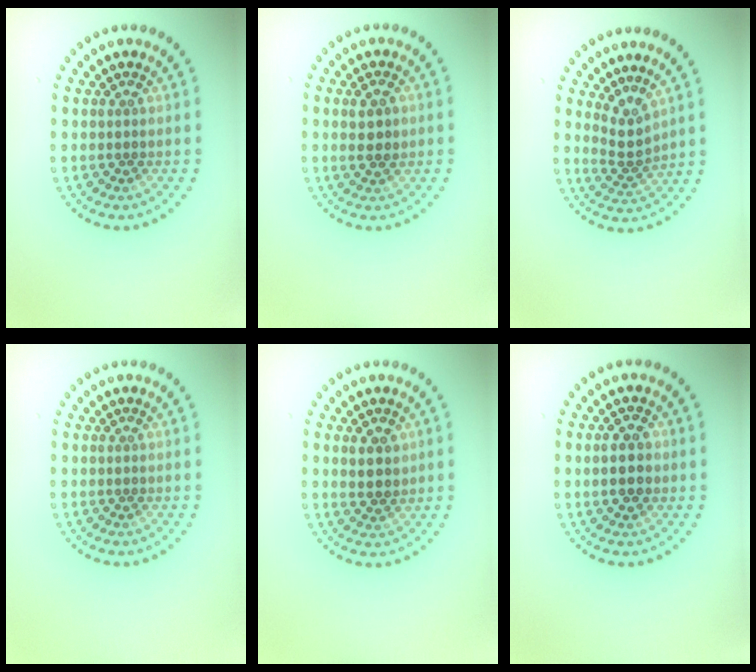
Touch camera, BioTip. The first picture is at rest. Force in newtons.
{"total": 2.3, "press": 2.2, "slide": 0.4}
{"total": 2.5, "press": 1.8, "slide": 1.8}
{"total": 0.0}
{"total": 2.3, "press": 2.1, "slide": 0.8}
{"total": 2.6, "press": 2.6, "slide": 0.2}